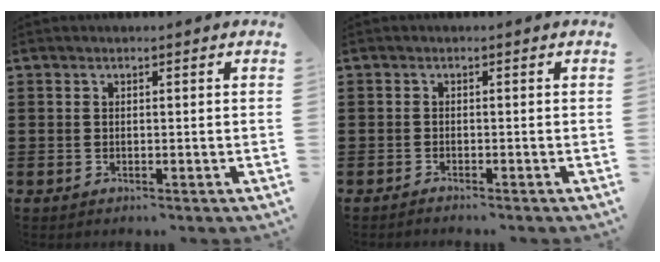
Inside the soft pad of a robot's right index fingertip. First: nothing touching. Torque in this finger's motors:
{"motor_torque": [0.06, -0.06, 0.07, -0.02]}